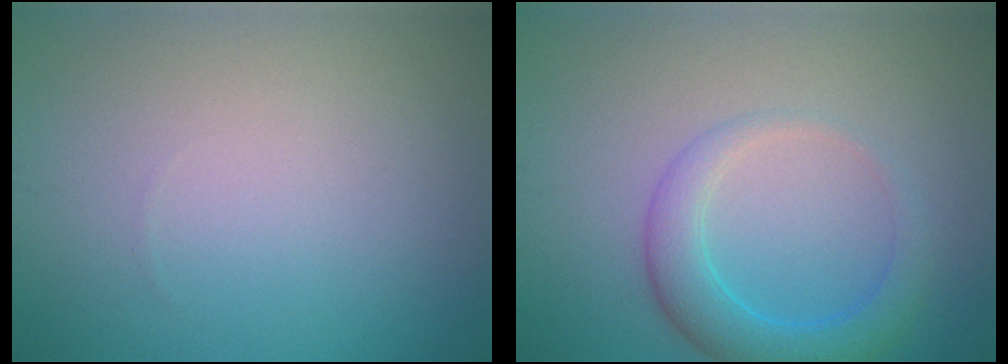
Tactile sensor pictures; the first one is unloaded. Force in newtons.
{"total": 3.8, "press": 3.8, "slide": 0.1}